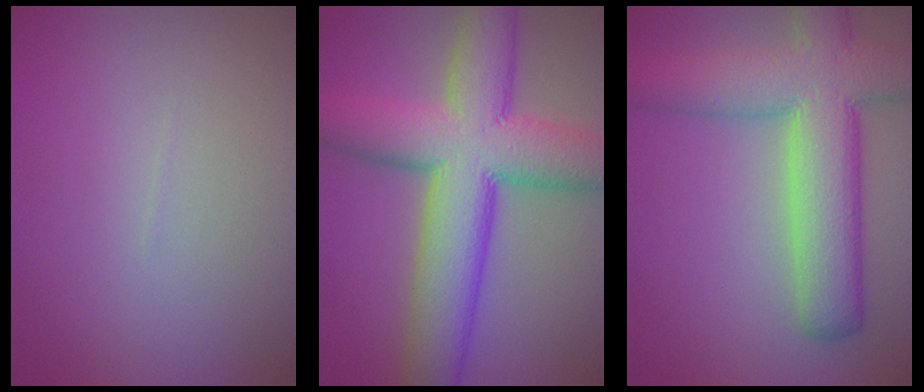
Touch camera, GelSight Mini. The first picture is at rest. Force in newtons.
{"total": 11.9, "press": 11.9, "slide": 0.6}
{"total": 9.4, "press": 9.4, "slide": 0.4}